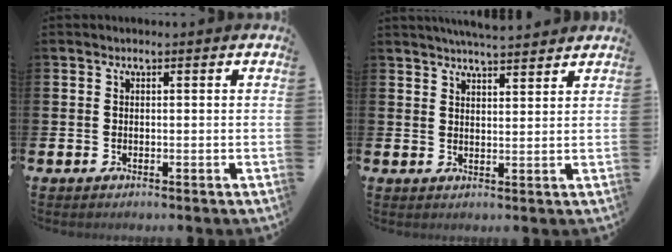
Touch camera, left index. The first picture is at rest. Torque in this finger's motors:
{"motor_torque": [0.98, -1.15, 0.47, 0.05]}